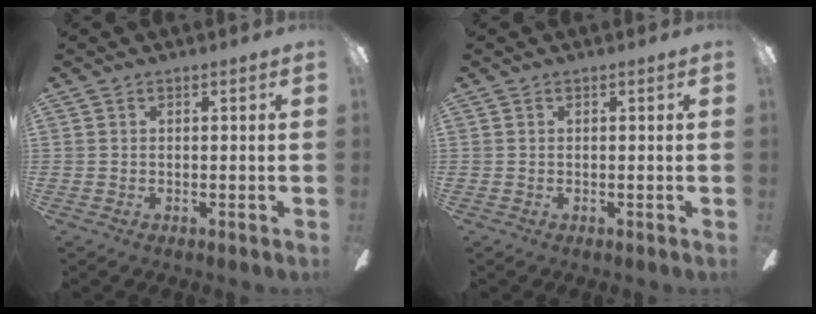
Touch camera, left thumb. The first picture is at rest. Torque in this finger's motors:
{"motor_torque": [0.00, 0.00, 0.00, 0.00, 0.00]}